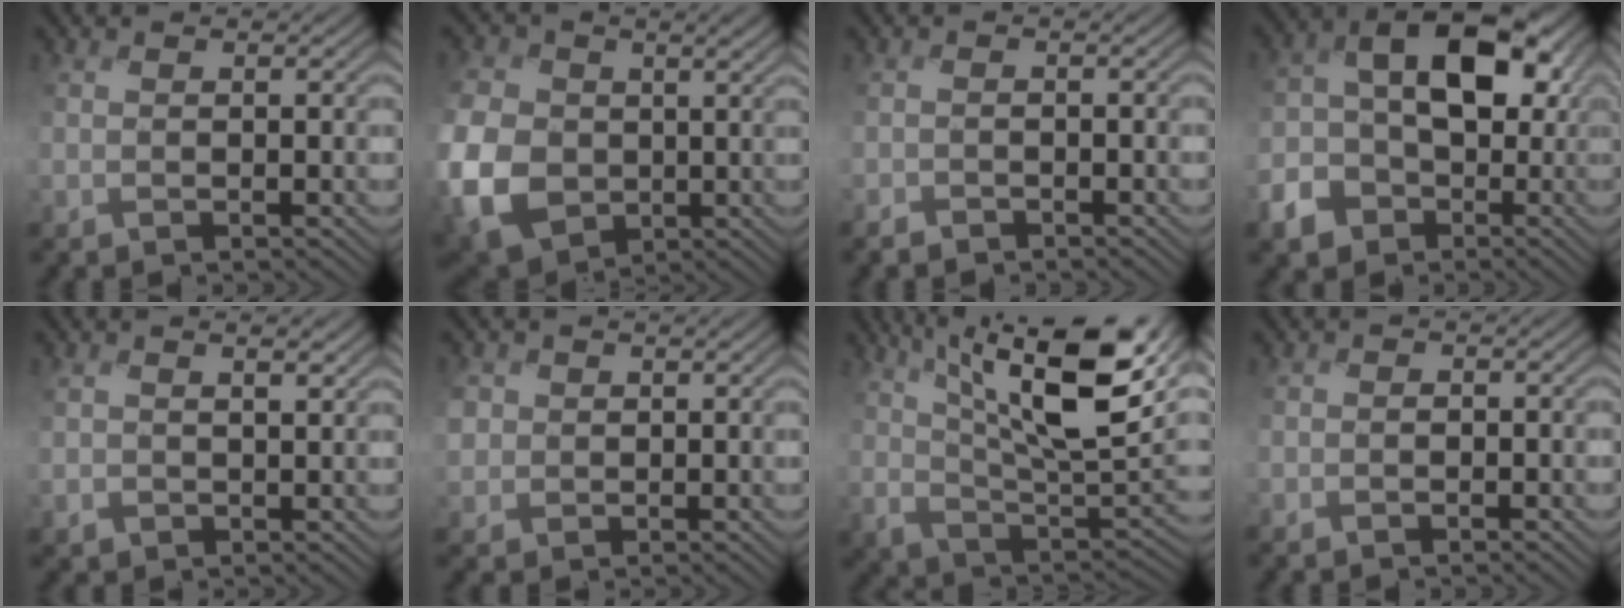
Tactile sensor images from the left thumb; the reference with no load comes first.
{"total": 13.0, "force": [-1.5, 10.3, 7.8], "torque": [-0.233, -0.023, -0.037]}
{"total": 1.6, "force": [-1.5, 0.5, -0.4], "torque": [0.014, -0.005, -0.037]}
{"total": 12.0, "force": [-2.7, 8.6, 7.8], "torque": [-0.134, -0.007, -0.055]}
{"total": 2.0, "force": [0.8, 1.1, 1.4], "torque": [-0.036, -0.001, 0.016]}
{"total": 3.1, "force": [0.0, 3.0, 0.6], "torque": [-0.042, -0.005, -0.005]}
{"total": 16.0, "force": [8.2, 5.3, 12.6], "torque": [-0.231, 0.000, 0.136]}
{"total": 1.4, "force": [-0.9, 1.0, 0.0], "torque": [0.003, -0.004, -0.019]}